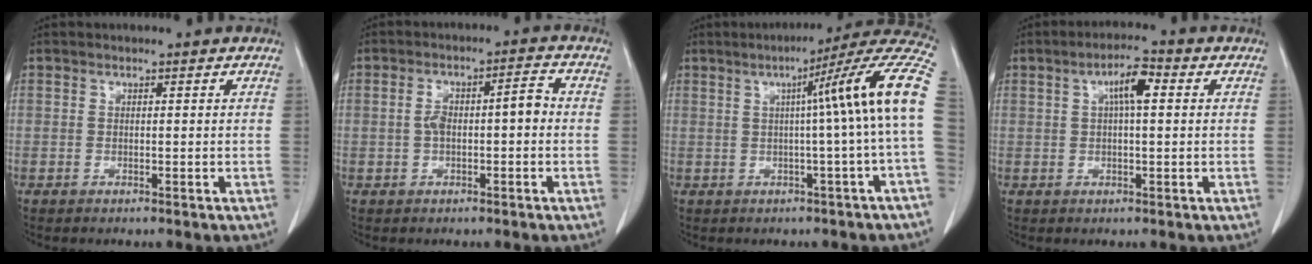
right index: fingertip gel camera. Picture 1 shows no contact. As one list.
[{"total": 5.8, "force": [-0.3, 2.0, 5.4], "torque": [-0.100, 0.030, -0.006]}, {"total": 14.7, "force": [1.5, -1.6, 14.6], "torque": [-0.181, 0.030, 0.009]}, {"total": 5.1, "force": [1.3, 1.2, 4.8], "torque": [-0.086, 0.014, 0.021]}]